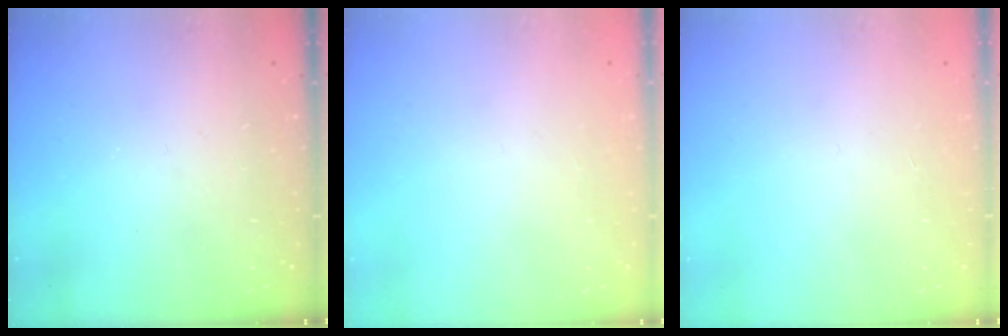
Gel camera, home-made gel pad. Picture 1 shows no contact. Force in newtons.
{"total": 0.0}
{"total": 0.0}